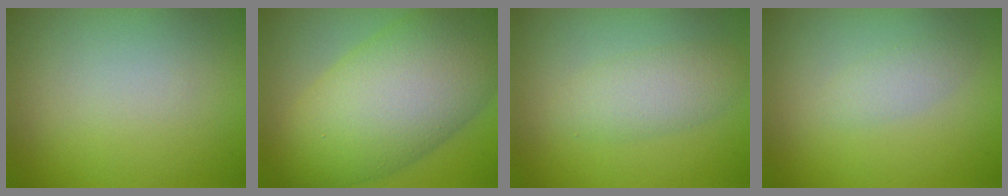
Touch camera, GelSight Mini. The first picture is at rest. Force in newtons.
{"total": 11.9, "press": 11.9, "slide": 0.5}
{"total": 2.8, "press": 2.8, "slide": 0.1}
{"total": 1.3, "press": 1.3, "slide": 0.0}